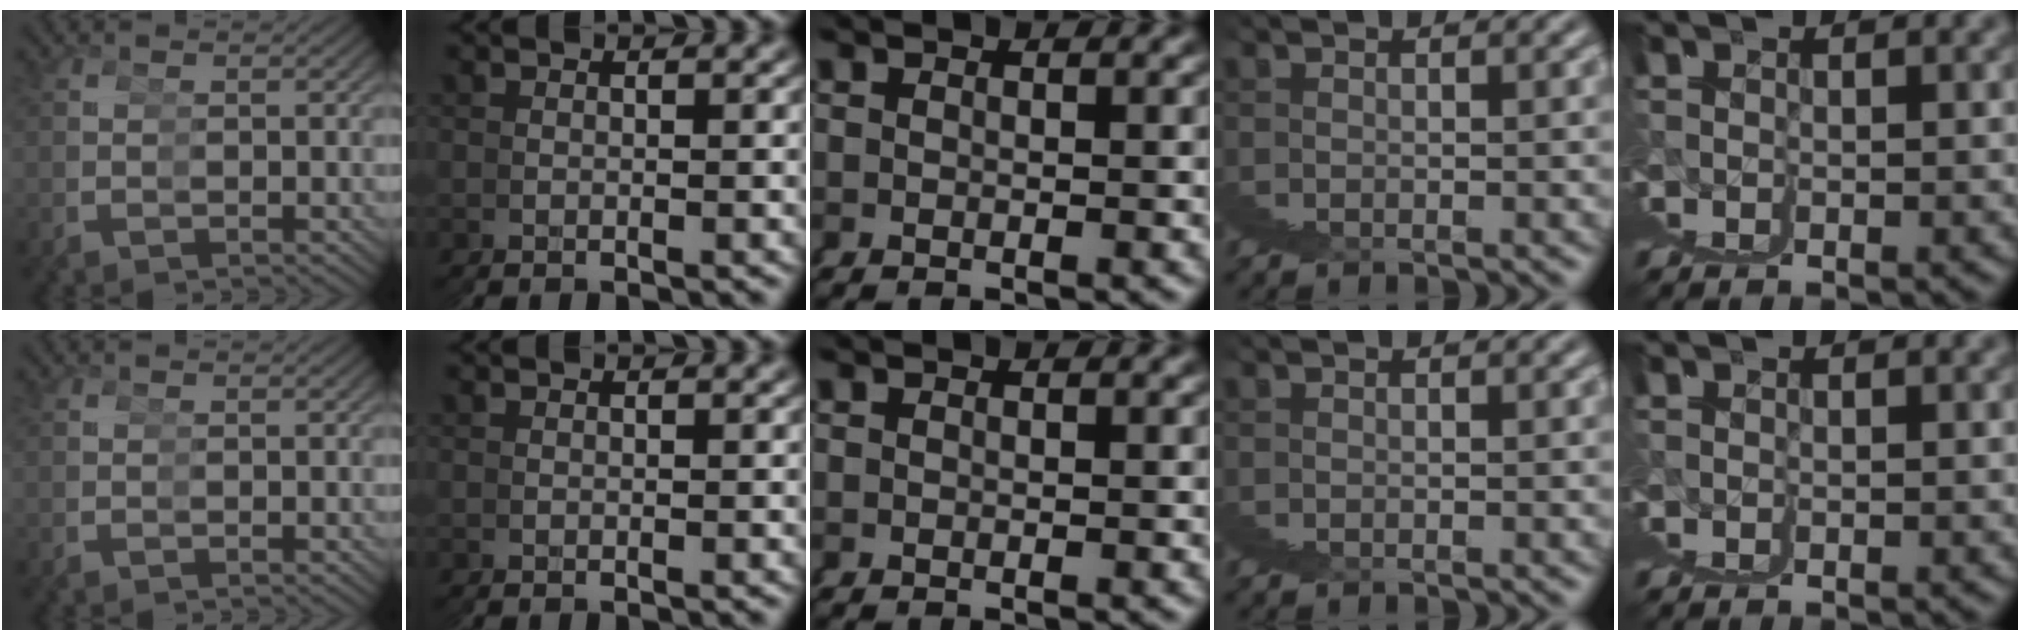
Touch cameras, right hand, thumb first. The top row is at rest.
{}